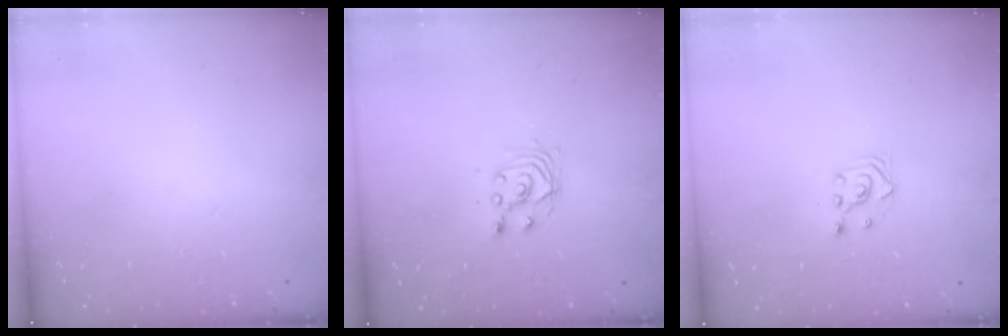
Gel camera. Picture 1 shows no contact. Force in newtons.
{"total": 3.4, "press": 3.4, "slide": 0.2}
{"total": 2.3, "press": 2.3, "slide": 0.3}